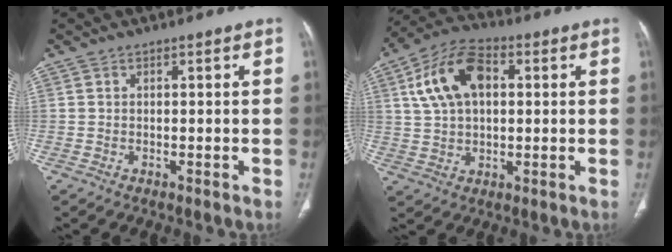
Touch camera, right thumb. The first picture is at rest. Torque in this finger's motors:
{"motor_torque": [-0.76, 0.89, 0.53, -0.28, 0.11]}